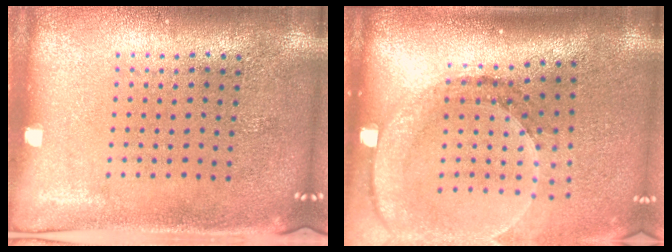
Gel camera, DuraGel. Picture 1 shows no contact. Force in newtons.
{"total": 2.8, "press": 2.1, "slide": 1.9}